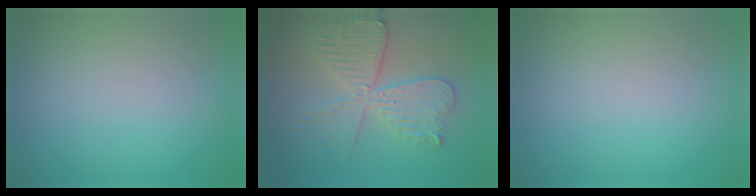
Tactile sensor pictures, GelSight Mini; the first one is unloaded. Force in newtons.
{"total": 5.0, "press": 5.0, "slide": 0.6}
{"total": 0.0}